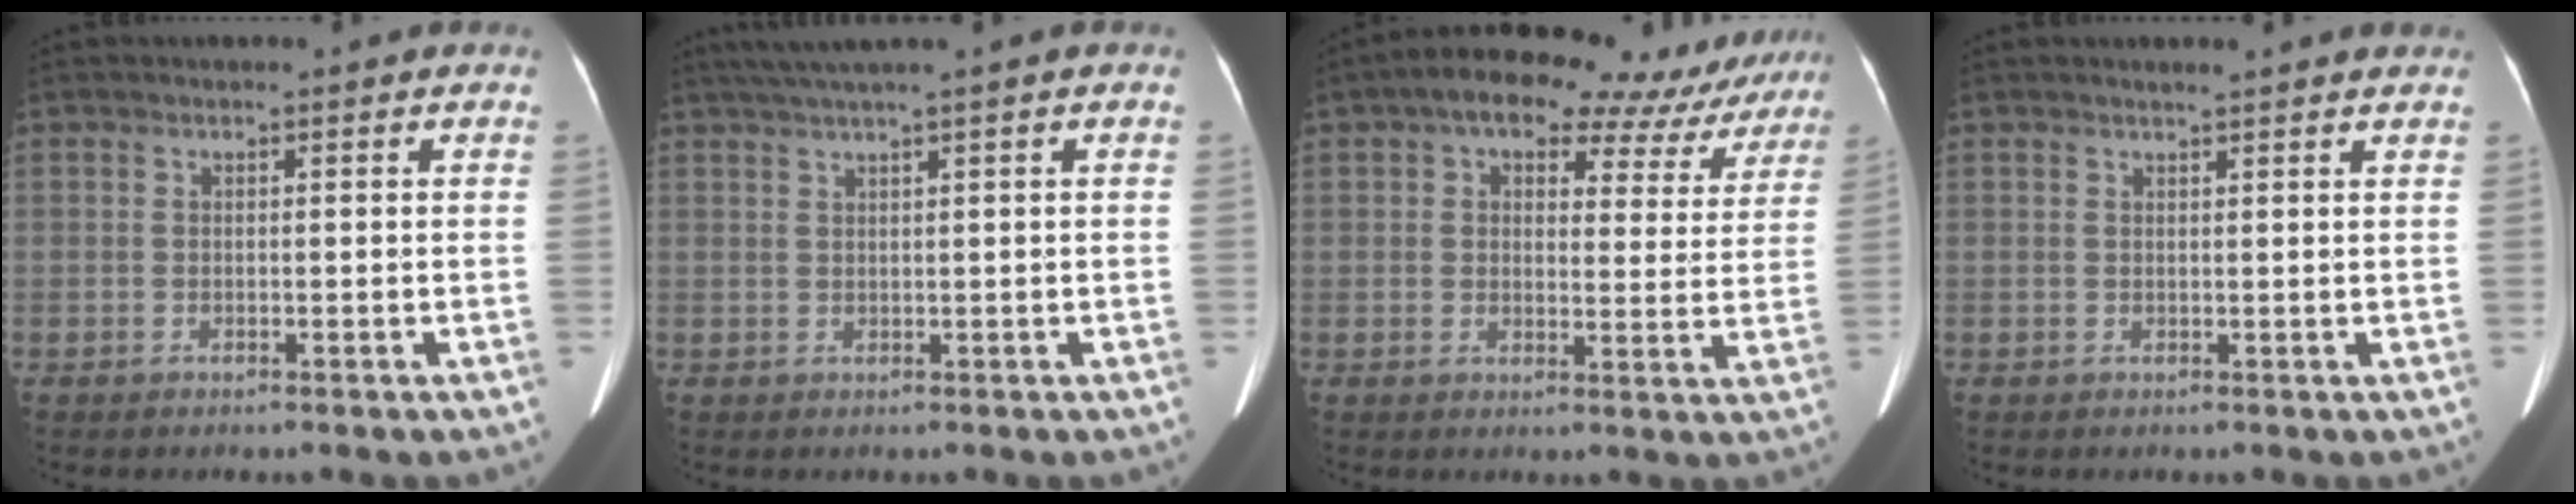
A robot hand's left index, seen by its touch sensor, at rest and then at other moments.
{"total": 3.8, "force": [2.5, -0.9, 2.7], "torque": [-0.057, 0.016, 0.052]}
{"total": 14.9, "force": [11.2, 7.1, 6.8], "torque": [-0.071, 0.039, 0.125]}
{"total": 4.5, "force": [4.1, 0.3, 1.9], "torque": [-0.025, 0.014, 0.041]}